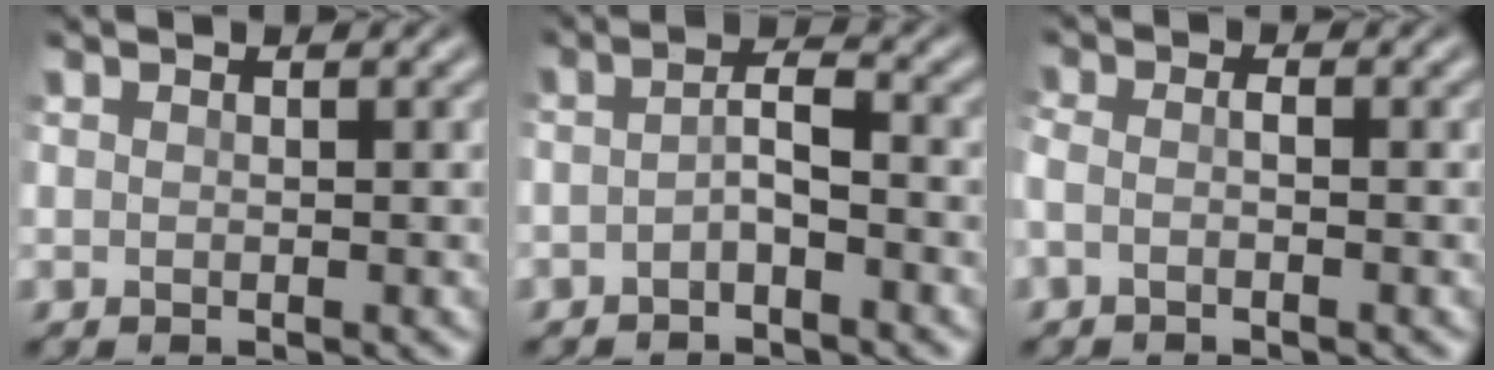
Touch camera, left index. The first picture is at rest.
{"total": 2.2, "force": [-1.2, 0.5, 1.7], "torque": [-0.035, 0.005, -0.030]}
{"total": 1.5, "force": [-0.8, 0.5, 1.2], "torque": [-0.030, -0.002, -0.023]}